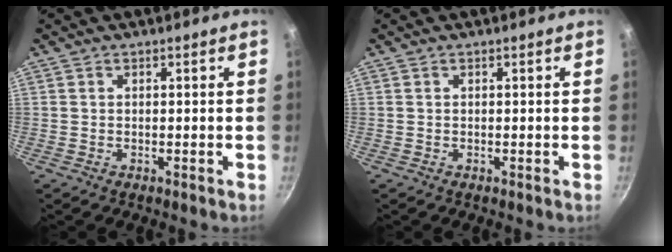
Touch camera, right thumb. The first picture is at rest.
{"total": 0.0}